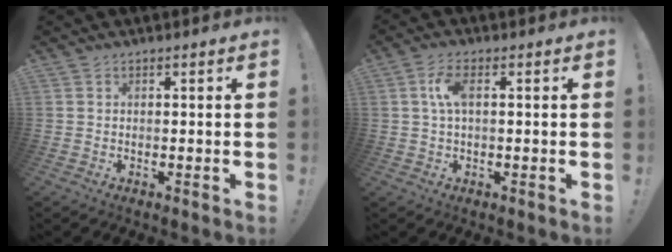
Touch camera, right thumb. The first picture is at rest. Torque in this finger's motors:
{"motor_torque": [-0.02, 0.16, 0.33, -0.27, 0.06]}